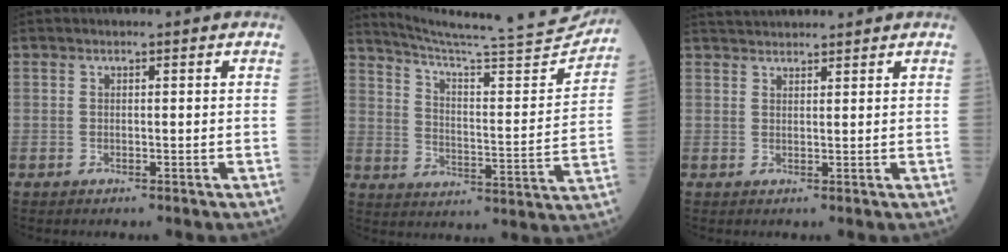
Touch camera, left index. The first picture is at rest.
{"total": 23.0, "force": [21.8, -0.4, 7.3], "torque": [-0.120, -0.078, 0.293]}
{"total": 4.6, "force": [4.5, 0.5, 1.1], "torque": [-0.019, 0.037, 0.075]}